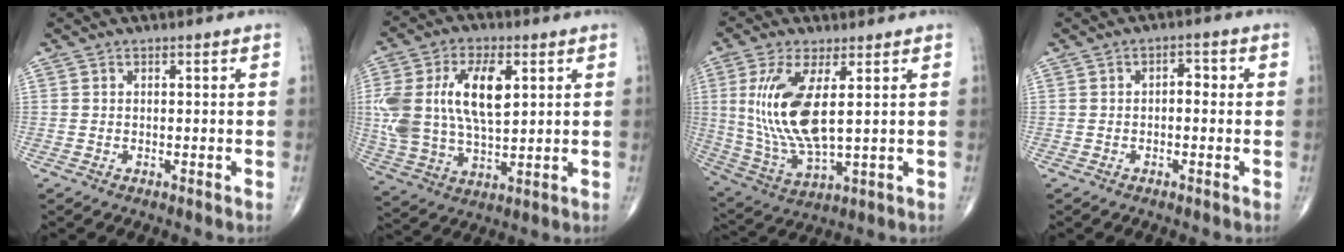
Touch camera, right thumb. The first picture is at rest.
{"total": 17.1, "force": [3.9, 8.7, 14.1], "torque": [-0.284, 0.000, 0.076]}
{"total": 14.7, "force": [2.8, 5.4, 13.4], "torque": [-0.292, -0.019, 0.066]}
{"total": 2.6, "force": [0.0, 1.5, 2.1], "torque": [-0.017, 0.012, -0.006]}